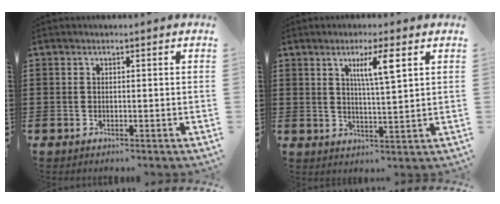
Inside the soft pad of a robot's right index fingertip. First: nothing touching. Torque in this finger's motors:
{"motor_torque": [0.95, 0.28, 0.43, 0.07]}